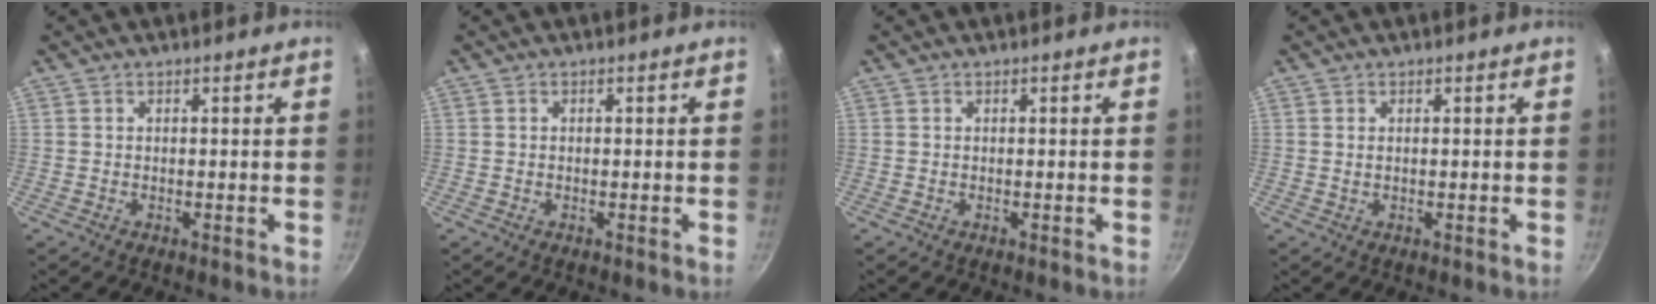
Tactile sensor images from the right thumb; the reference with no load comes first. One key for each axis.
{"total": 0.0}
{"total": 0.0}
{"total": 0.7, "fx": 0.2, "fy": 0.4, "fz": 0.6, "tx": -0.011, "ty": 0.000, "tz": 0.003}